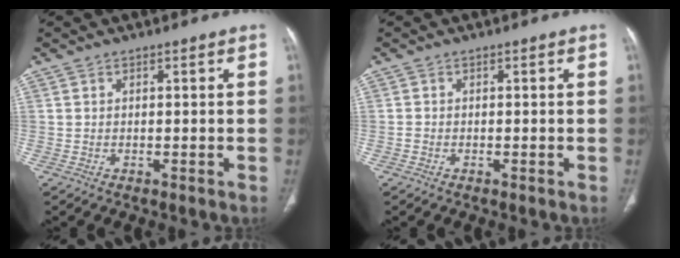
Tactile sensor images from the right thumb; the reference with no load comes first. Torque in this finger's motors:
{"motor_torque": [2.53, 2.48, 0.15, -0.22, 0.00]}